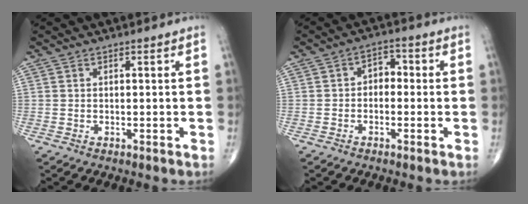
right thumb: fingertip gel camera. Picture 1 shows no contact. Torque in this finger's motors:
{"motor_torque": [-0.36, 0.11, 0.12, 0.17, 0.02]}